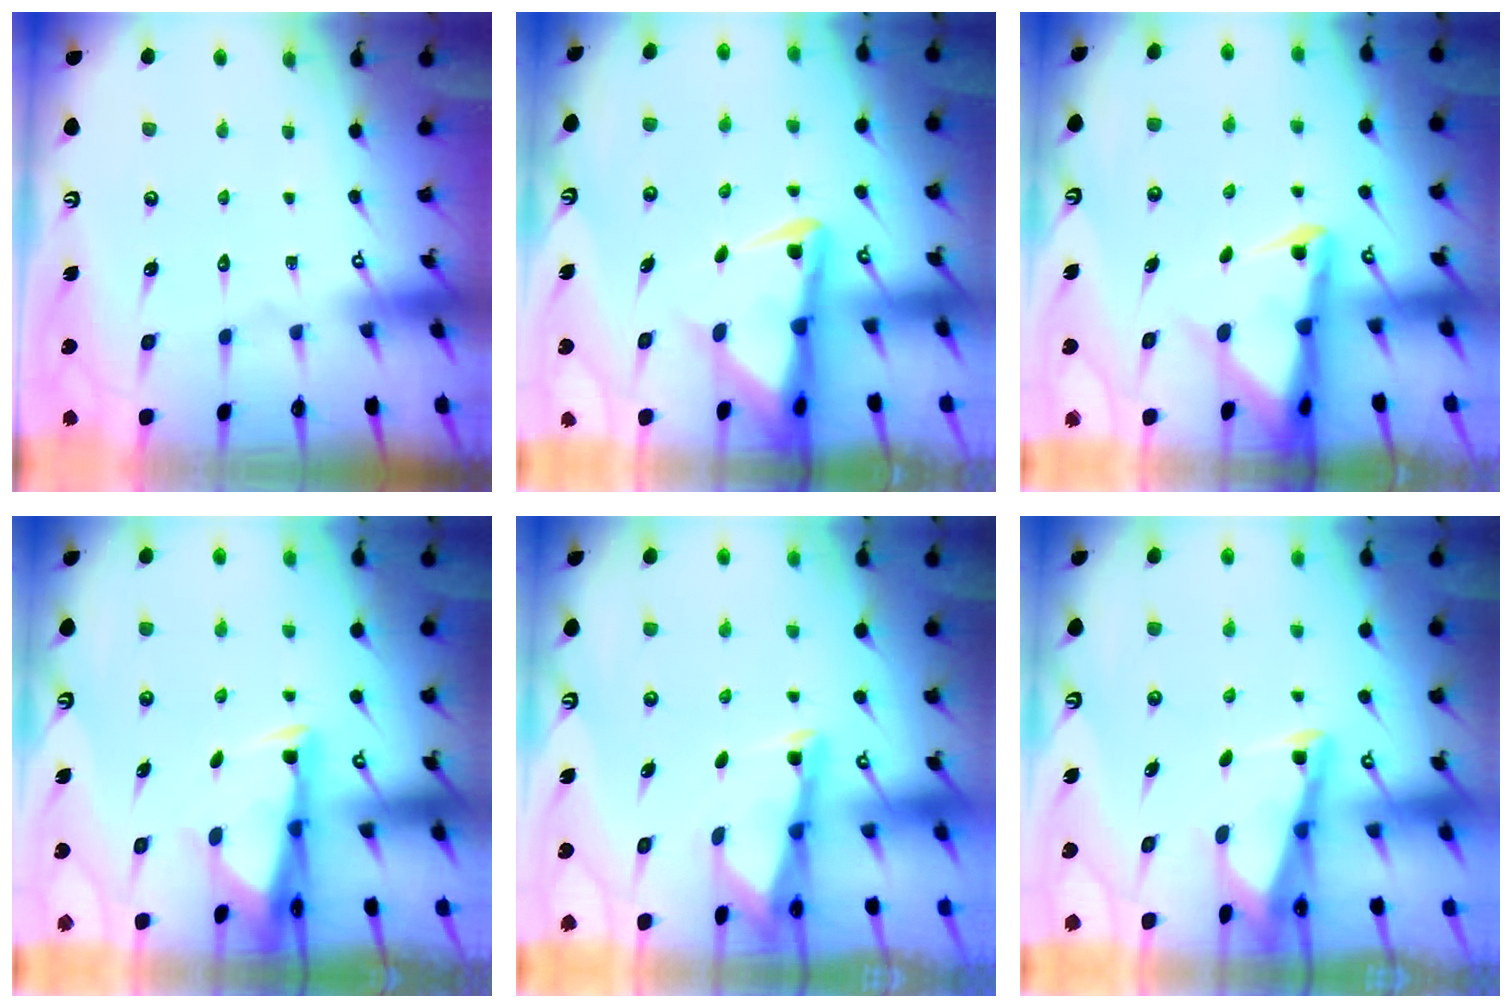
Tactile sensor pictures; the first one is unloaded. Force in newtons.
{"total": 4.7, "press": 4.7, "slide": 0.7}
{"total": 4.8, "press": 4.6, "slide": 1.2}
{"total": 2.9, "press": 2.7, "slide": 0.9}
{"total": 2.9, "press": 2.9, "slide": 0.2}
{"total": 3.0, "press": 3.0, "slide": 0.3}